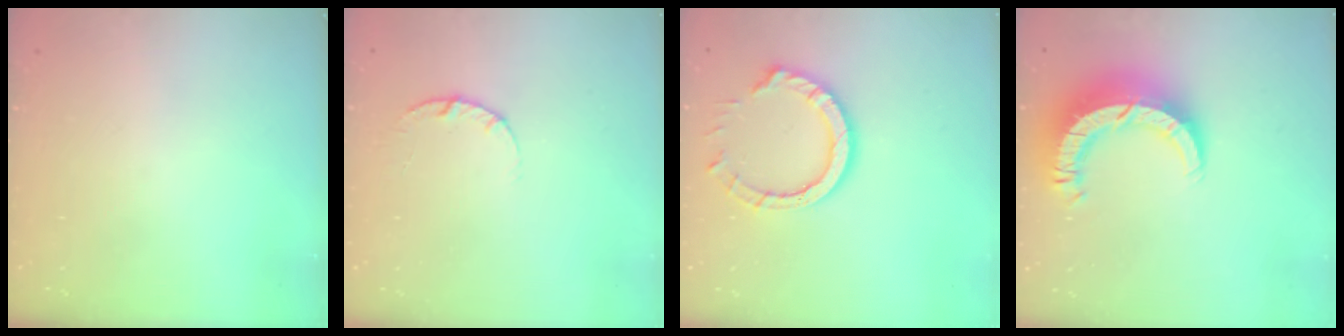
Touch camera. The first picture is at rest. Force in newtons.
{"total": 3.6, "press": 3.5, "slide": 0.5}
{"total": 10.6, "press": 10.6, "slide": 0.9}
{"total": 11.5, "press": 11.5, "slide": 1.1}